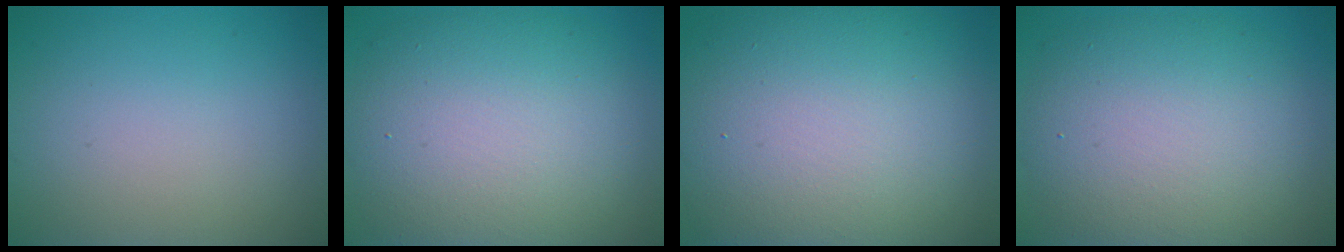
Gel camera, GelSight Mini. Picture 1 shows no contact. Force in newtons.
{"total": 11.6, "press": 11.6, "slide": 0.7}
{"total": 16.7, "press": 16.7, "slide": 0.9}
{"total": 9.6, "press": 9.5, "slide": 0.9}